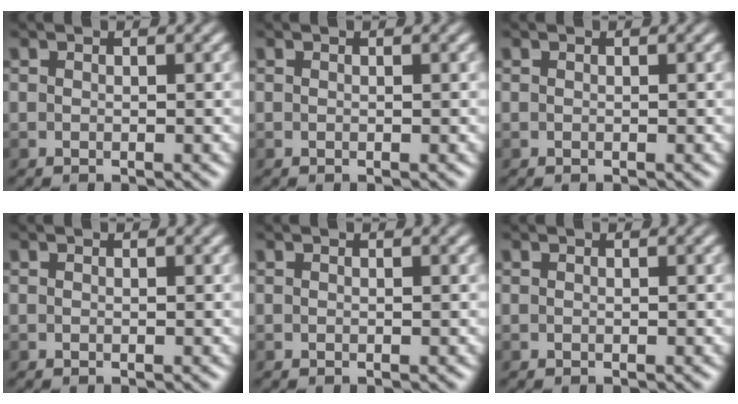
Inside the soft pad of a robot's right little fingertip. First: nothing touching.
{"total": 0.0}
{"total": 0.0}
{"total": 0.0}
{"total": 0.0}
{"total": 0.0}